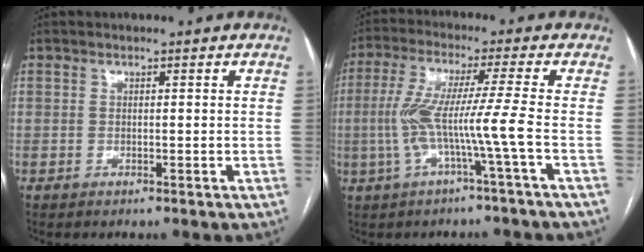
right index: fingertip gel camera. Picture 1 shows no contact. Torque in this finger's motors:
{"motor_torque": [1.43, -0.20, 0.66, 0.21]}